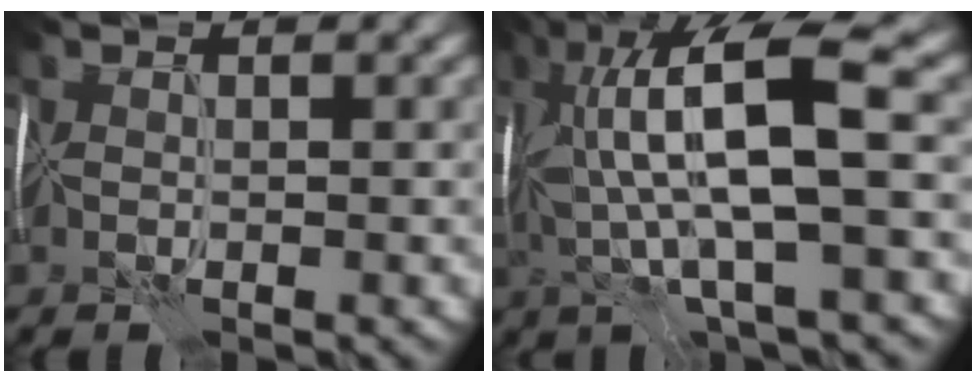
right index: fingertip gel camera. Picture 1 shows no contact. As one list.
[{"total": 12.3, "force": [2.1, 3.3, 11.6], "torque": [-0.219, 0.016, 0.042]}]